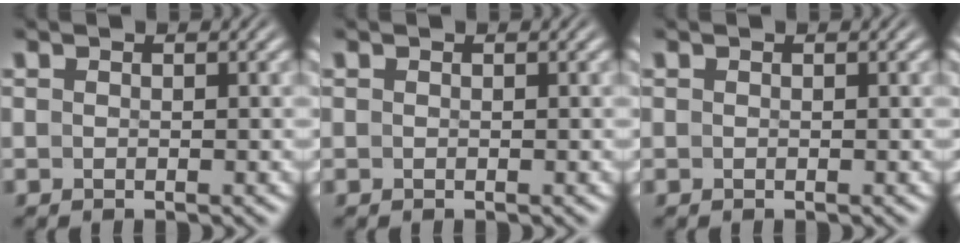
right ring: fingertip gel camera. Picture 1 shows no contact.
{"total": 0.0}
{"total": 0.0}